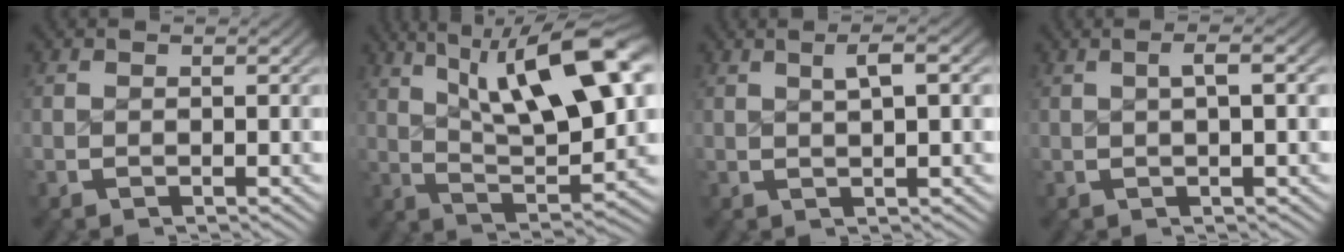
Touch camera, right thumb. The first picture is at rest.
{"total": 12.2, "force": [3.1, 5.7, 10.4], "torque": [-0.161, -0.014, 0.052]}
{"total": 2.5, "force": [1.1, 0.5, 2.2], "torque": [-0.029, 0.006, 0.021]}
{"total": 1.8, "force": [0.4, 0.1, 1.8], "torque": [-0.029, 0.005, 0.009]}